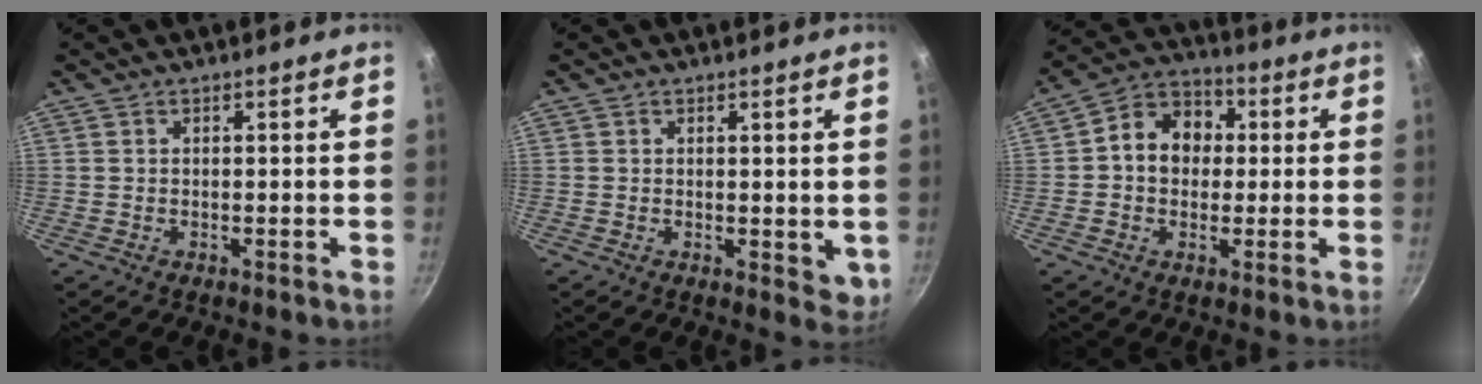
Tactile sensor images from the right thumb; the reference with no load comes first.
{"total": 3.6, "force": [0.8, 2.3, 2.7], "torque": [-0.032, -0.007, 0.012]}
{"total": 10.5, "force": [0.8, 8.6, 5.9], "torque": [-0.057, 0.022, -0.007]}